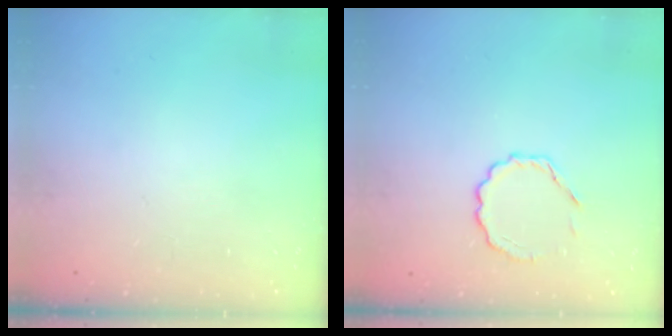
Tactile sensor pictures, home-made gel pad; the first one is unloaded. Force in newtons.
{"total": 3.4, "press": 3.3, "slide": 1.0}